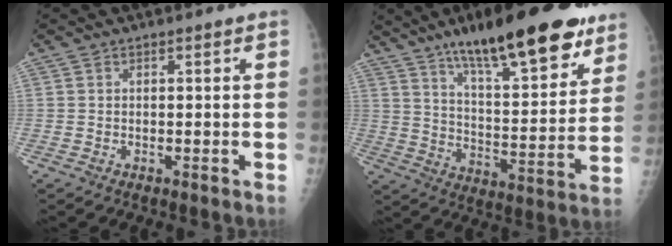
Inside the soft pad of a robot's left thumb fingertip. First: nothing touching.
{"total": 24.5, "force": [16.0, 6.7, 17.3], "torque": [-0.232, -0.056, 0.251]}